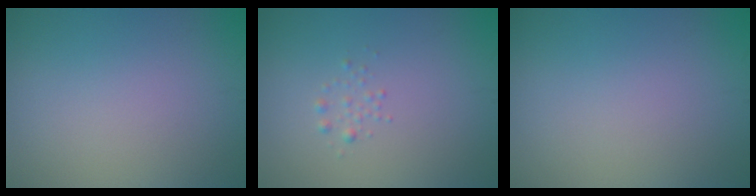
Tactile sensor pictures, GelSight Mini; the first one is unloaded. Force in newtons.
{"total": 0.8, "press": 0.8, "slide": 0.0}
{"total": 0.0}